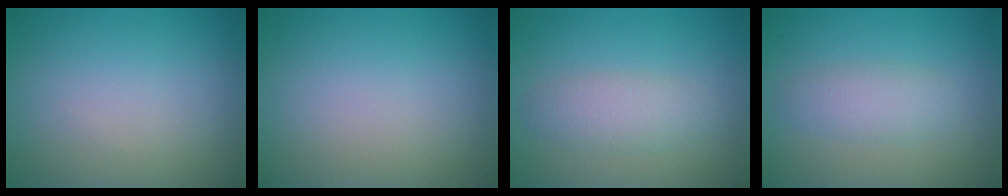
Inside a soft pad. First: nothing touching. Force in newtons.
{"total": 0.0}
{"total": 2.6, "press": 2.6, "slide": 0.0}
{"total": 2.4, "press": 2.4, "slide": 0.0}